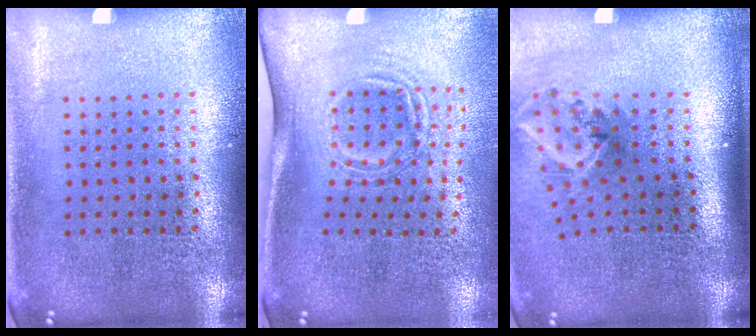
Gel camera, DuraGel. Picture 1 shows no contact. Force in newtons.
{"total": 1.7, "press": 1.2, "slide": 1.2}
{"total": 2.1, "press": 1.3, "slide": 1.6}